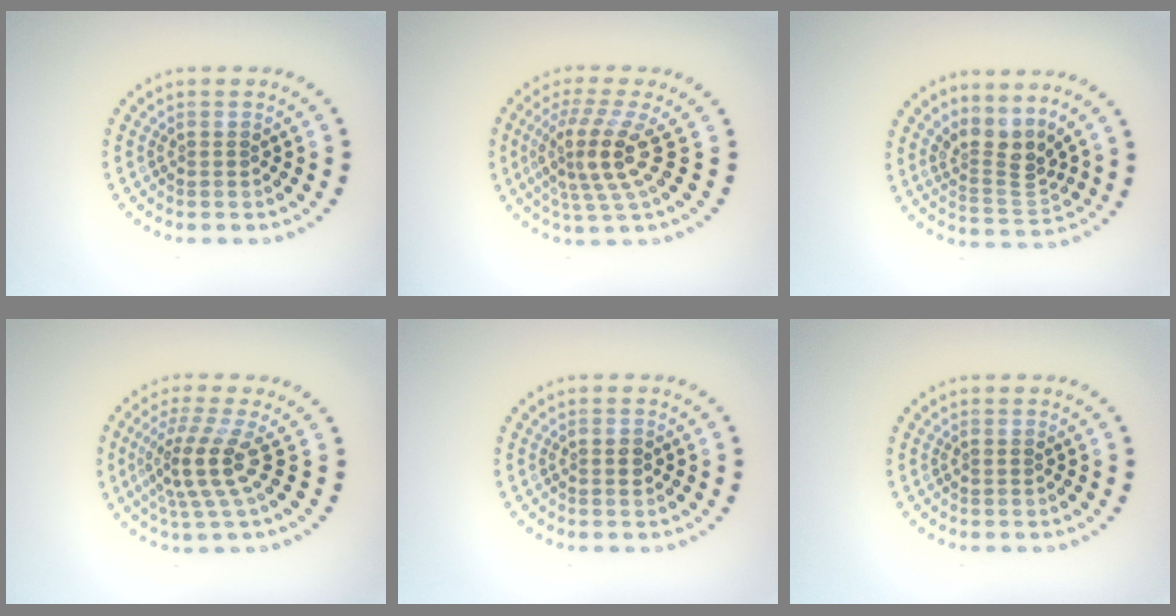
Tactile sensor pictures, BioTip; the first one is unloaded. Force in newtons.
{"total": 4.4, "press": 3.2, "slide": 3.0}
{"total": 3.3, "press": 2.3, "slide": 2.3}
{"total": 4.0, "press": 2.7, "slide": 2.9}
{"total": 1.3, "press": 1.3, "slide": 0.1}
{"total": 0.5, "press": 0.5, "slide": 0.1}